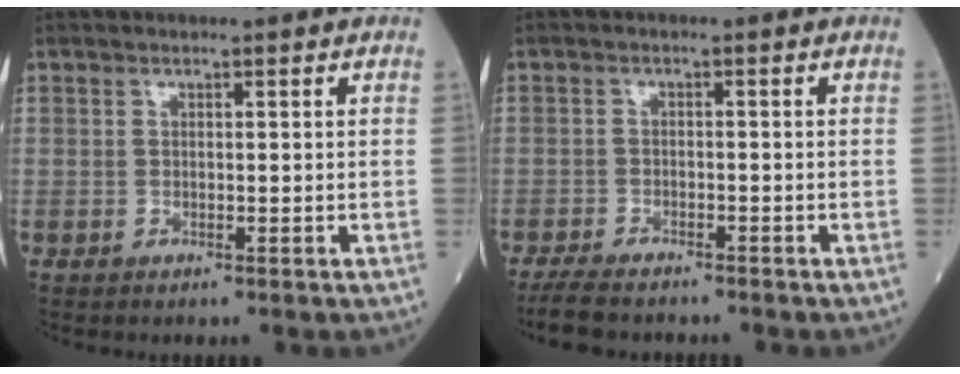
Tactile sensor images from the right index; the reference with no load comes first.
{"total": 5.4, "force": [-4.8, 1.3, 2.3], "torque": [-0.044, -0.014, -0.079]}